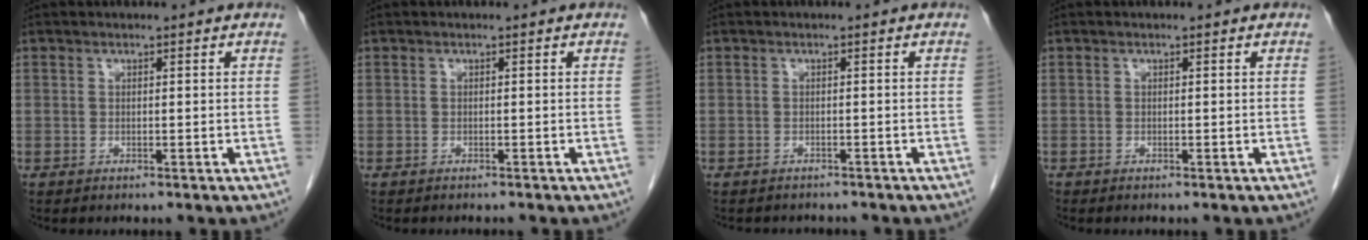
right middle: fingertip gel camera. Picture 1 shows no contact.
{"total": 1.6, "force": [-1.5, 0.1, 0.5], "torque": [-0.008, -0.002, -0.018]}
{"total": 3.6, "force": [-3.3, 1.3, 0.6], "torque": [-0.008, -0.001, -0.042]}
{"total": 0.0}